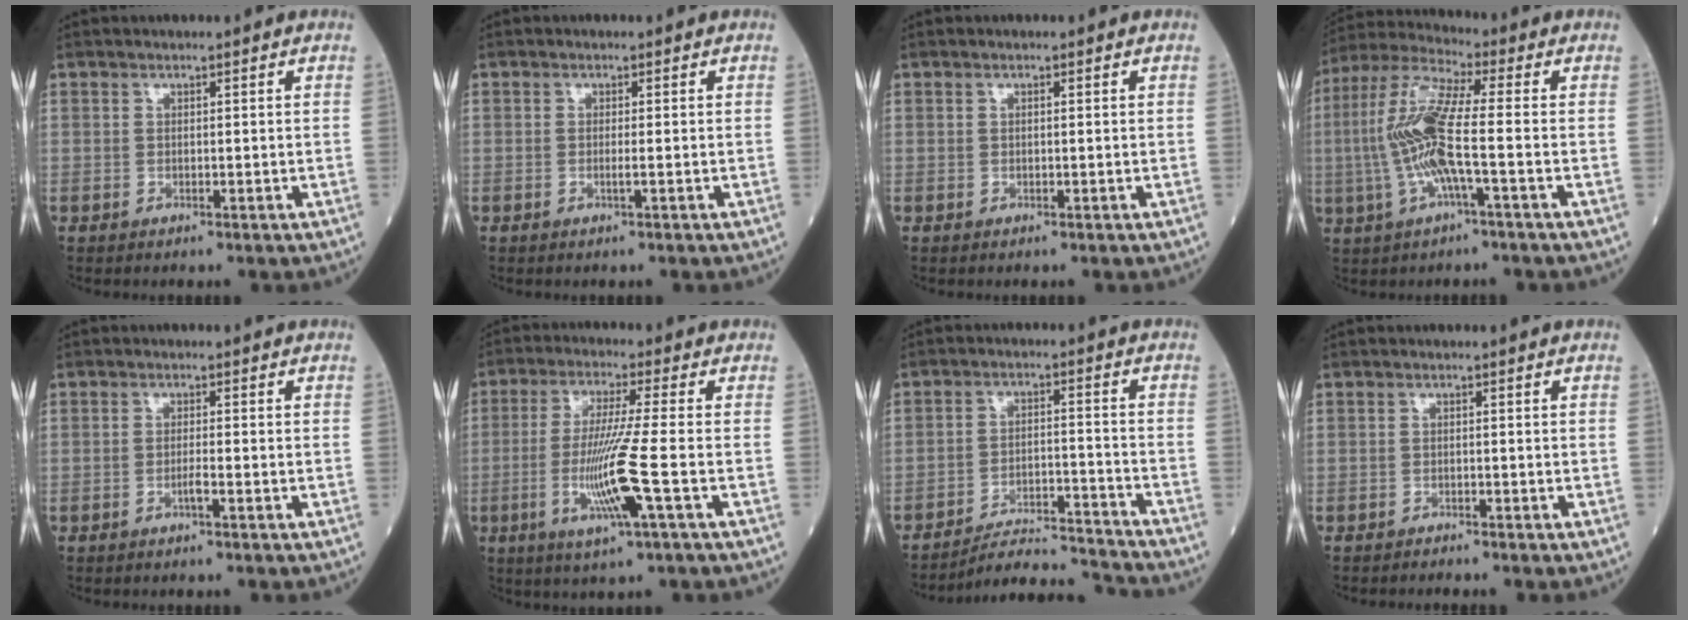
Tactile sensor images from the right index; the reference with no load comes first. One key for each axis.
{"total": 1.1, "fx": -0.3, "fy": -0.2, "fz": 1.0, "tx": -0.021, "ty": -0.002, "tz": -0.007}
{"total": 0.0}
{"total": 12.0, "fx": -1.5, "fy": 1.1, "fz": 11.8, "tx": -0.259, "ty": 0.010, "tz": -0.037}
{"total": 1.6, "fx": -0.8, "fy": -0.1, "fz": 1.4, "tx": -0.028, "ty": -0.001, "tz": -0.016}
{"total": 10.4, "fx": -3.0, "fy": -1.0, "fz": 10.0, "tx": -0.203, "ty": -0.017, "tz": -0.058}
{"total": 10.2, "fx": -10.2, "fy": -1.1, "fz": 0.4, "tx": -0.006, "ty": 0.012, "tz": -0.172}
{"total": 1.1, "fx": -1.1, "fy": -0.1, "fz": -0.1, "tx": -0.002, "ty": -0.003, "tz": -0.018}